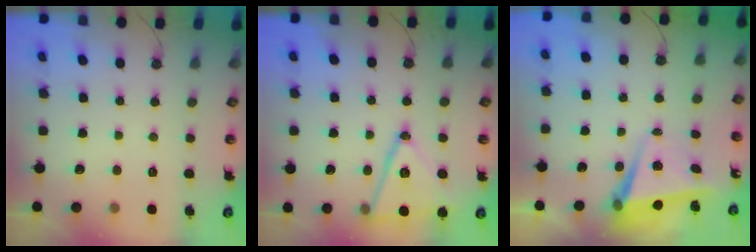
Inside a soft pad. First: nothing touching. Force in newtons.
{"total": 15.4, "press": 15.0, "slide": 3.4}
{"total": 5.4, "press": 5.3, "slide": 1.2}